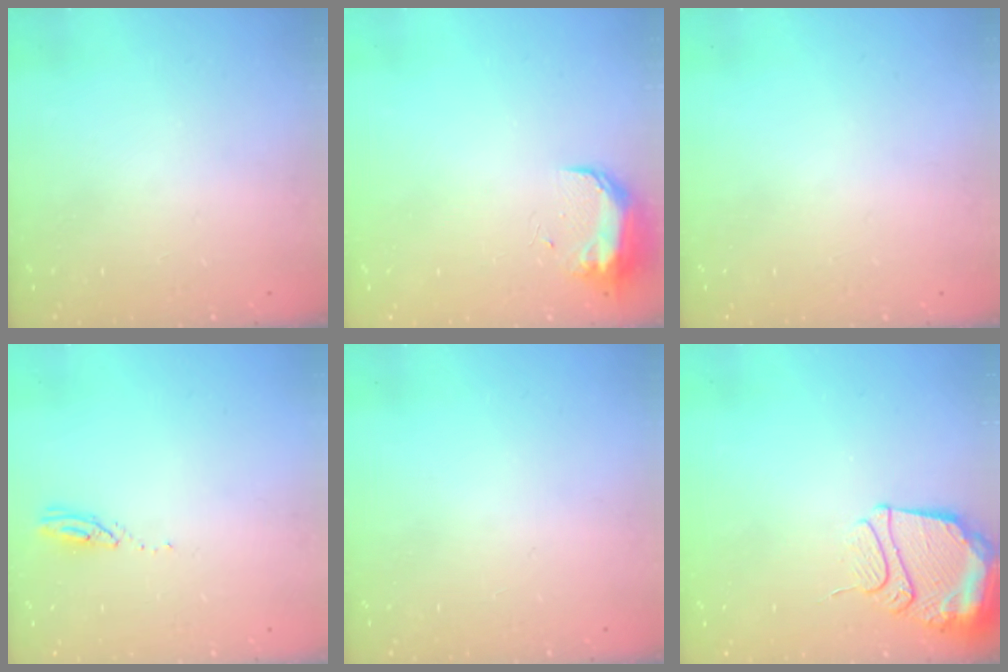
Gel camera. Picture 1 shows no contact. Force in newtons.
{"total": 8.7, "press": 8.7, "slide": 0.6}
{"total": 0.0}
{"total": 3.0, "press": 3.0, "slide": 0.1}
{"total": 0.0}
{"total": 13.3, "press": 13.2, "slide": 1.4}